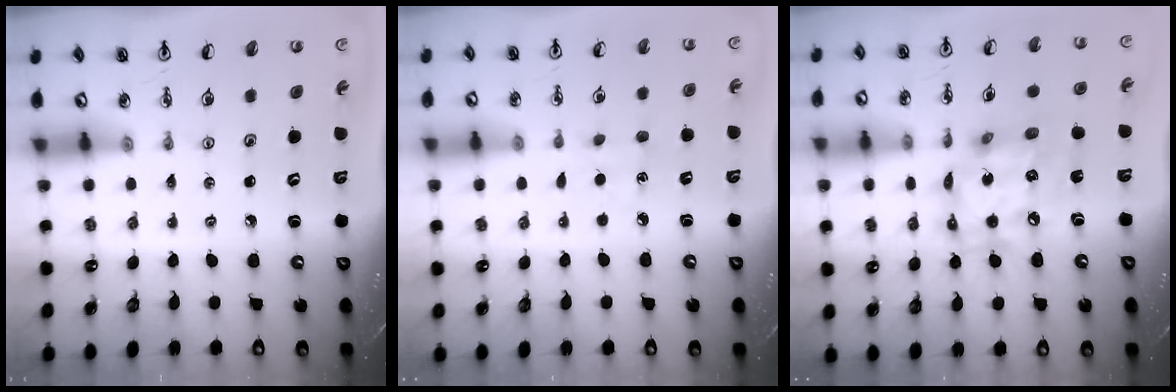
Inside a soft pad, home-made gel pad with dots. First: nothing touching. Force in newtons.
{"total": 3.9, "press": 3.9, "slide": 0.4}
{"total": 14.6, "press": 14.5, "slide": 1.2}